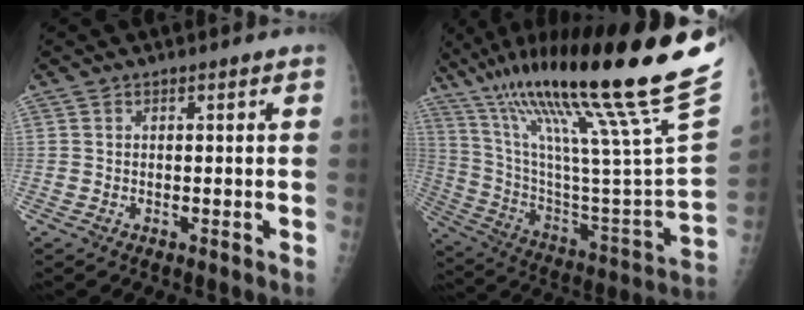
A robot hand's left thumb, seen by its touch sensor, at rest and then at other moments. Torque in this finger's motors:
{"motor_torque": [0.86, 0.19, 1.93, -0.84, 0.24]}